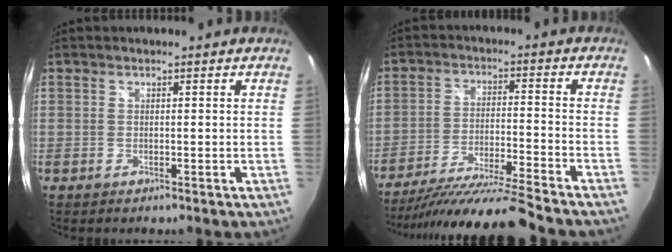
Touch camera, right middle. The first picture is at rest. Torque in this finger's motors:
{"motor_torque": [1.13, -1.01, 0.28, 0.11]}